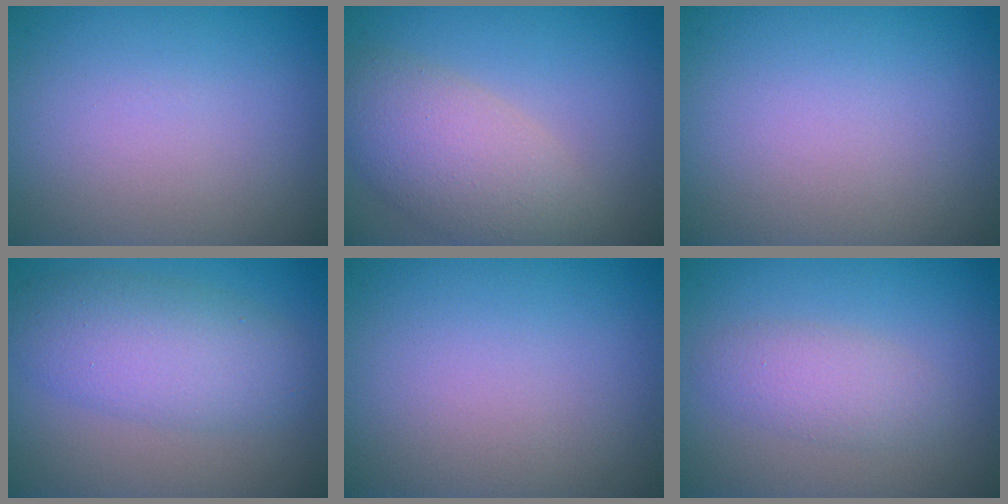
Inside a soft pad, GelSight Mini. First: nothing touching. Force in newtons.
{"total": 5.5, "press": 5.5, "slide": 0.6}
{"total": 0.0}
{"total": 5.5, "press": 5.5, "slide": 0.1}
{"total": 0.0}
{"total": 2.5, "press": 2.5, "slide": 0.1}